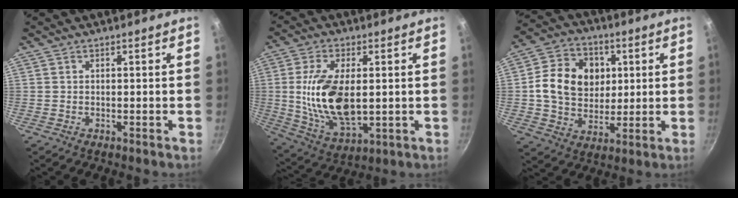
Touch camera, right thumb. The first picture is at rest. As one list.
[{"total": 16.0, "force": [0.8, 8.2, 13.7], "torque": [-0.252, -0.009, 0.025]}, {"total": 14.4, "force": [2.4, 11.8, 8.0], "torque": [-0.112, 0.005, 0.035]}]